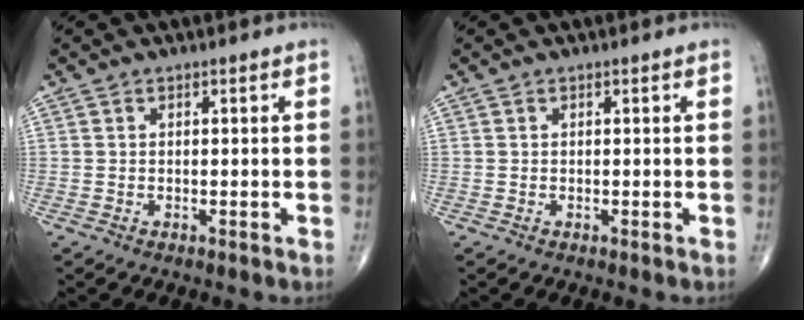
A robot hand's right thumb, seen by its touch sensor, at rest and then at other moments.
{"total": 0.0}